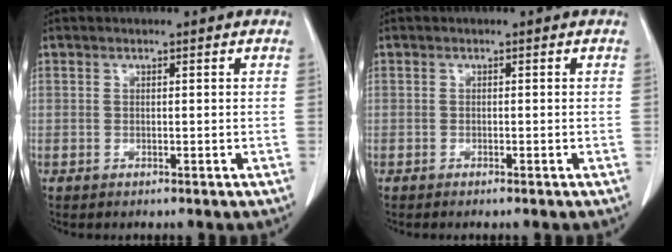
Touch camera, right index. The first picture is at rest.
{"total": 0.7, "force": [-0.6, -0.1, 0.4], "torque": [-0.007, 0.000, -0.008]}